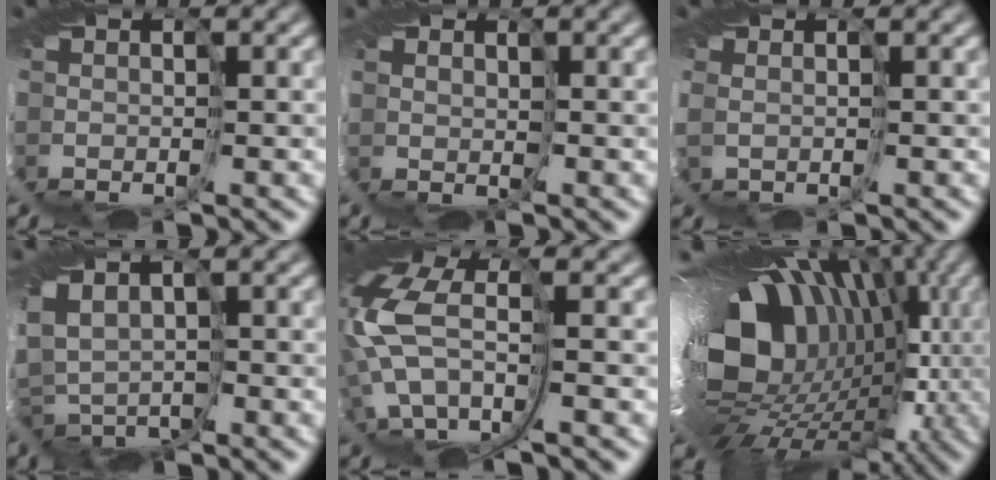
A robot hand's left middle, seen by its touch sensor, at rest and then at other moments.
{"total": 1.3, "force": [1.1, 0.6, -0.4], "torque": [-0.005, 0.004, 0.012]}
{"total": 1.5, "force": [0.5, 1.2, 0.6], "torque": [-0.035, 0.005, 0.016]}
{"total": 0.8, "force": [0.0, 0.6, 0.5], "torque": [-0.036, 0.004, -0.026]}
{"total": 8.9, "force": [0.8, 4.6, 7.5], "torque": [-0.220, 0.003, 0.011]}
{"total": 17.3, "force": [2.0, 12.2, 12.1], "torque": [-0.209, -0.014, 0.031]}